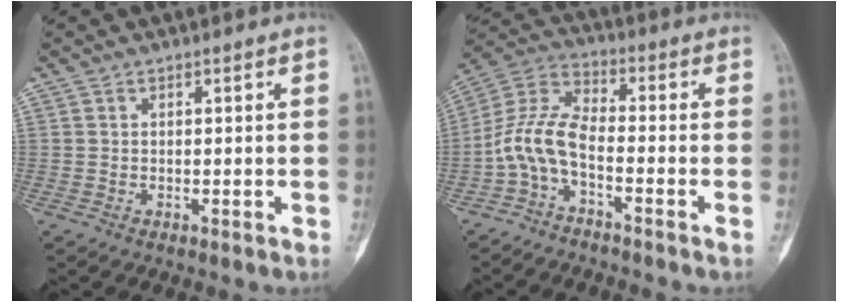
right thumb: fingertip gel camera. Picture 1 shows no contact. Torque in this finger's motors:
{"motor_torque": [1.42, 1.32, 1.01, -1.01, 0.07]}